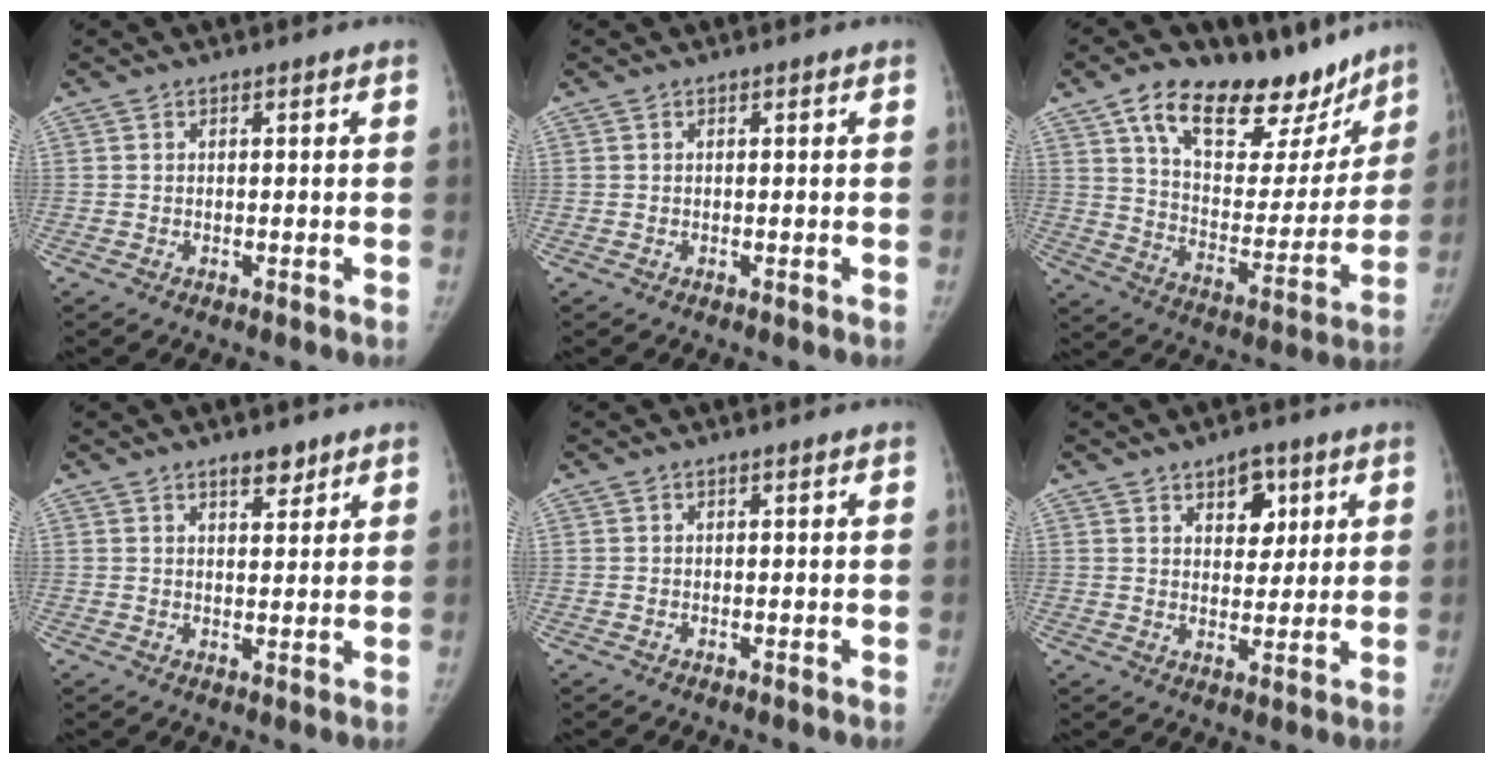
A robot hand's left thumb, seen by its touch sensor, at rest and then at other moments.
{"total": 0.0}
{"total": 25.9, "force": [17.1, 12.7, 14.6], "torque": [-0.165, -0.057, 0.271]}
{"total": 3.4, "force": [2.4, 1.5, 1.8], "torque": [-0.007, -0.015, 0.038]}
{"total": 0.0}
{"total": 6.4, "force": [3.2, 4.0, 3.7], "torque": [-0.021, -0.016, 0.045]}